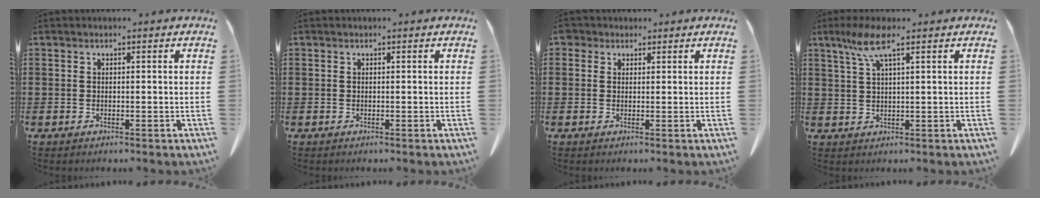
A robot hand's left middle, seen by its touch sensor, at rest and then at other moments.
{"total": 0.0}
{"total": 1.7, "force": [1.1, 1.2, 0.4], "torque": [-0.013, 0.006, 0.021]}
{"total": 5.6, "force": [3.1, 0.8, 4.6], "torque": [-0.105, 0.002, 0.052]}